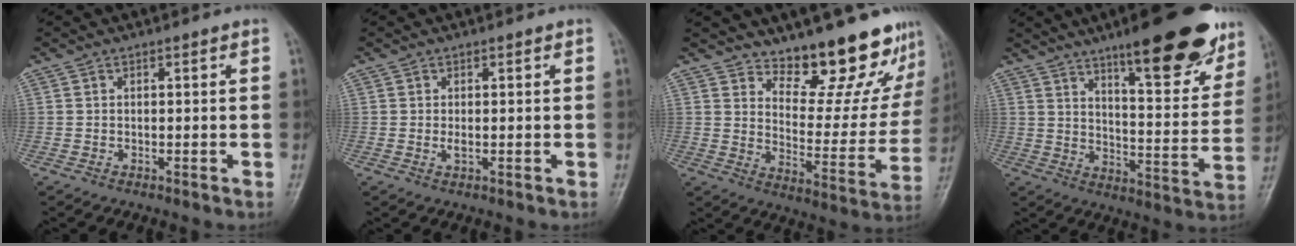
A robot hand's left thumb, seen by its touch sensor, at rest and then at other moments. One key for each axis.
{"total": 1.3, "fx": 0.1, "fy": 0.8, "fz": 1.1, "tx": -0.014, "ty": -0.003, "tz": 0.001}
{"total": 17.5, "fx": 14.6, "fy": 6.1, "fz": 7.5, "tx": -0.040, "ty": -0.125, "tz": 0.196}
{"total": 22.8, "fx": 14.6, "fy": 6.2, "fz": 16.4, "tx": -0.183, "ty": -0.062, "tz": 0.212}